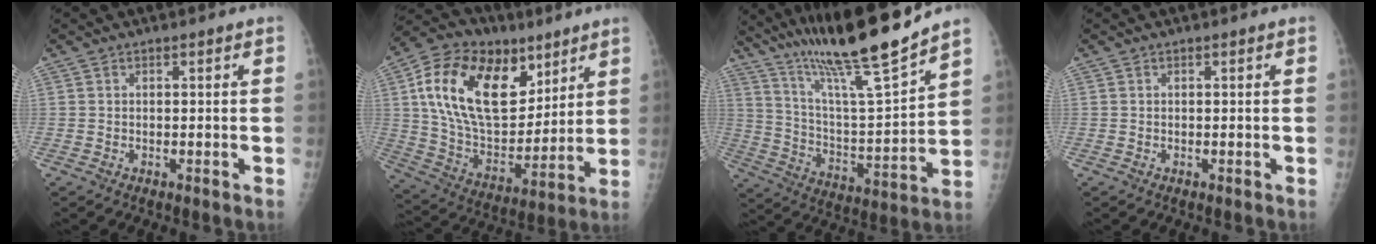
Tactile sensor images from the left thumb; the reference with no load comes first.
{"total": 25.8, "force": [10.6, 15.6, 17.6], "torque": [-0.288, -0.023, 0.187]}
{"total": 20.6, "force": [16.3, 0.6, 12.6], "torque": [-0.190, -0.078, 0.289]}
{"total": 0.0}